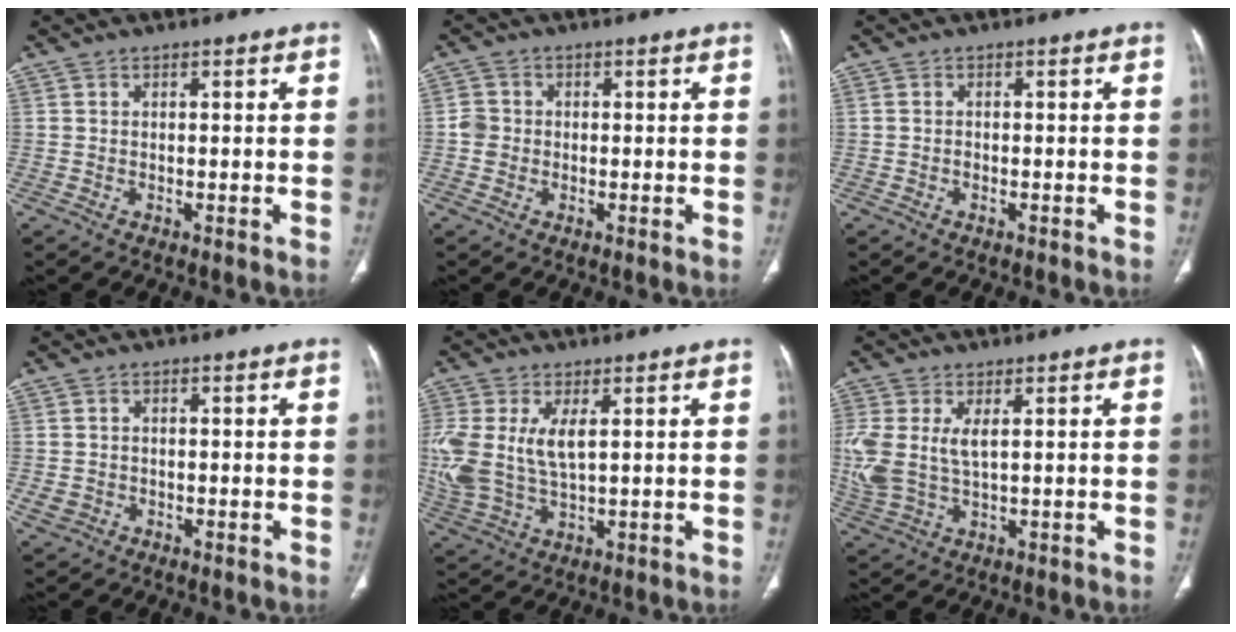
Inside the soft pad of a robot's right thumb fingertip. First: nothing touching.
{"total": 2.7, "force": [-0.3, 2.6, 0.9], "torque": [-0.006, 0.007, -0.008]}
{"total": 0.7, "force": [-0.3, 0.5, 0.3], "torque": [-0.006, 0.002, -0.006]}
{"total": 2.5, "force": [-0.6, 2.2, 0.9], "torque": [-0.014, 0.004, -0.005]}
{"total": 13.4, "force": [2.2, 7.0, 11.2], "torque": [-0.272, -0.005, 0.057]}
{"total": 9.5, "force": [1.6, 5.0, 7.9], "torque": [-0.200, 0.000, 0.044]}